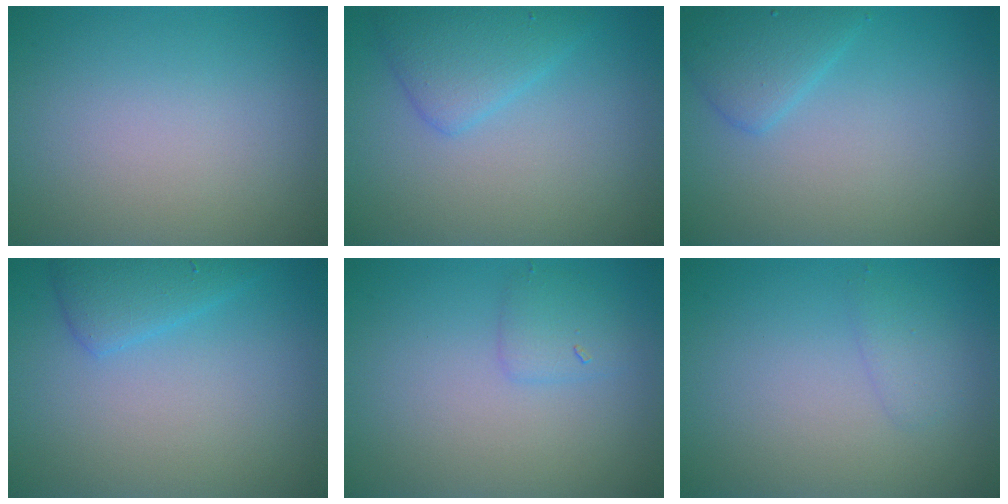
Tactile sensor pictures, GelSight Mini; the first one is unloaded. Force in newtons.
{"total": 3.2, "press": 3.2, "slide": 0.1}
{"total": 2.6, "press": 2.6, "slide": 0.2}
{"total": 2.5, "press": 2.5, "slide": 0.2}
{"total": 1.5, "press": 1.5, "slide": 0.1}
{"total": 1.2, "press": 1.2, "slide": 0.1}